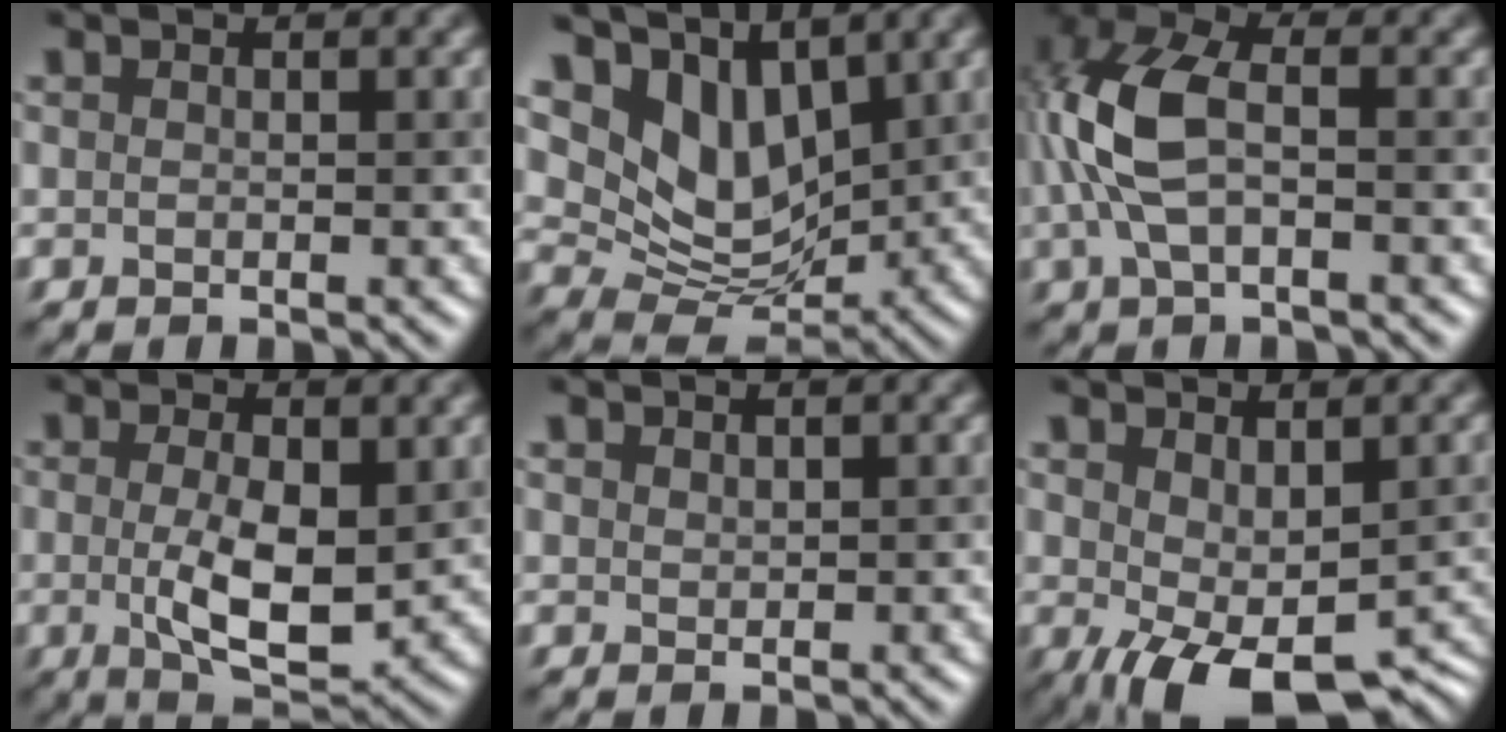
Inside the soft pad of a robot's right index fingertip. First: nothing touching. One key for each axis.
{"total": 6.9, "fx": 4.0, "fy": 4.4, "fz": 3.6, "tx": -0.082, "ty": -0.012, "tz": 0.073}
{"total": 6.3, "fx": 0.0, "fy": 3.1, "fz": 5.5, "tx": -0.139, "ty": 0.015, "tz": -0.003}
{"total": 5.6, "fx": -0.2, "fy": 2.2, "fz": 5.2, "tx": -0.101, "ty": -0.011, "tz": 0.003}
{"total": 0.8, "fx": 0.6, "fy": 0.0, "fz": -0.6, "tx": 0.001, "ty": -0.001, "tz": 0.018}
{"total": 8.3, "fx": -3.0, "fy": 4.1, "fz": 6.5, "tx": -0.119, "ty": -0.032, "tz": -0.022}